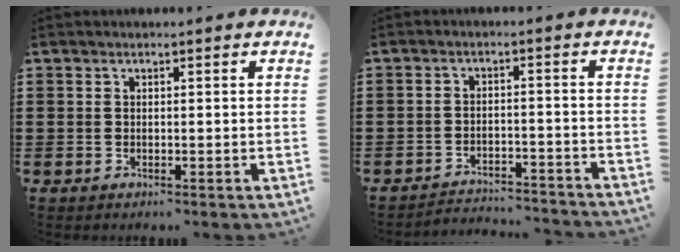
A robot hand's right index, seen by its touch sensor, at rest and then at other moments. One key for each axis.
{"total": 3.2, "fx": -3.2, "fy": 0.3, "fz": 0.3, "tx": -0.012, "ty": 0.002, "tz": -0.069}